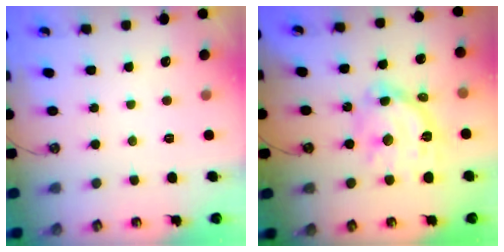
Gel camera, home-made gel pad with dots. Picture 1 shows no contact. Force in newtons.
{"total": 17.3, "press": 17.3, "slide": 1.4}